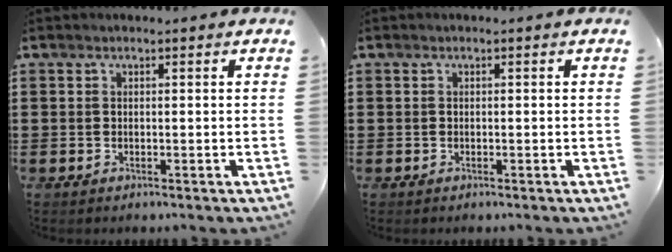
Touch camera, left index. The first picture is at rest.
{"total": 0.0}